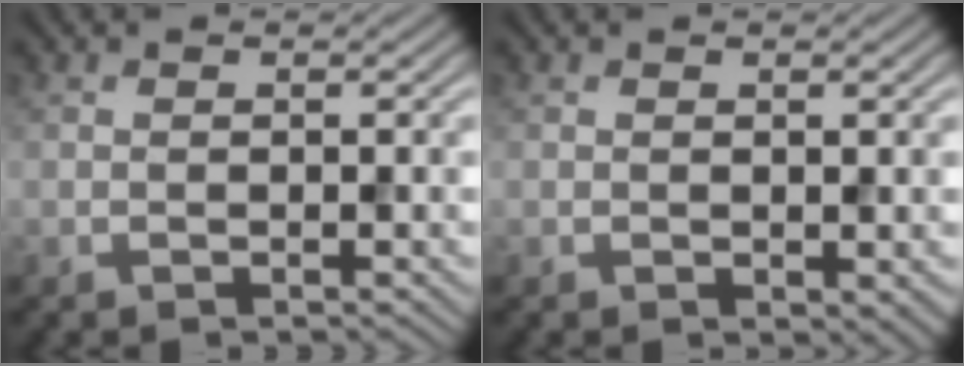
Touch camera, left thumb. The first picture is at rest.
{"total": 0.8, "force": [0.0, 0.5, 0.7], "torque": [-0.007, -0.003, 0.004]}